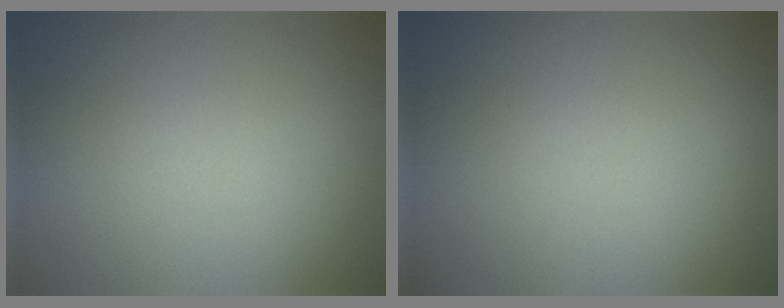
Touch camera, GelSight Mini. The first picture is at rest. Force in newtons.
{"total": 0.0}